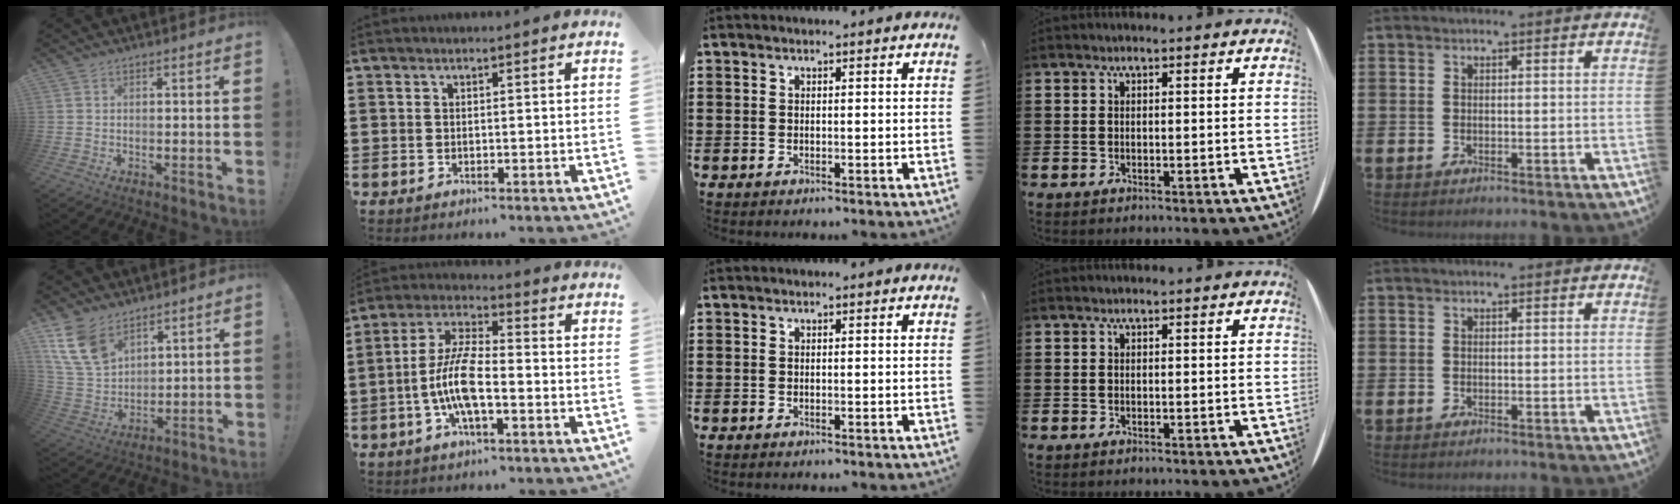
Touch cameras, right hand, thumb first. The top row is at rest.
{"thumb": {"total": 13.3, "force": [8.4, 8.1, 6.5], "torque": [-0.138, -0.041, 0.167]}, "index": {"total": 8.8, "force": [-2.5, 2.8, 8.0], "torque": [-0.182, -0.010, -0.054]}}